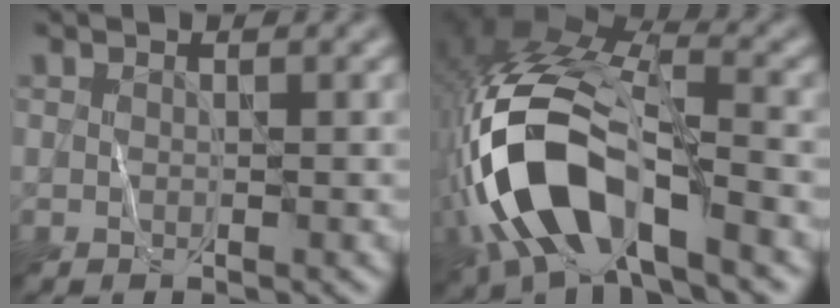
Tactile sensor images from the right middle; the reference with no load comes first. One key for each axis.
{"total": 12.9, "fx": -5.1, "fy": 6.0, "fz": 10.3, "tx": -0.227, "ty": -0.007, "tz": -0.096}